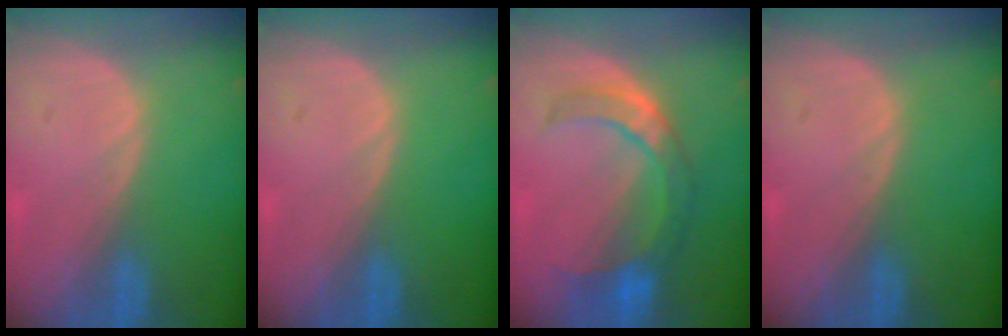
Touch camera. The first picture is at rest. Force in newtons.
{"total": 0.0}
{"total": 7.5, "press": 7.2, "slide": 2.0}
{"total": 0.0}